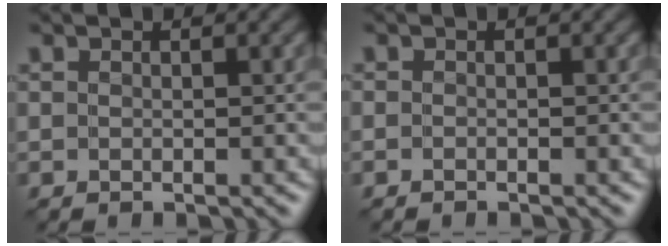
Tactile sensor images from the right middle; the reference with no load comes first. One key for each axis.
{"total": 0.5, "fx": -0.5, "fy": 0.0, "fz": -0.2, "tx": 0.005, "ty": -0.002, "tz": -0.011}